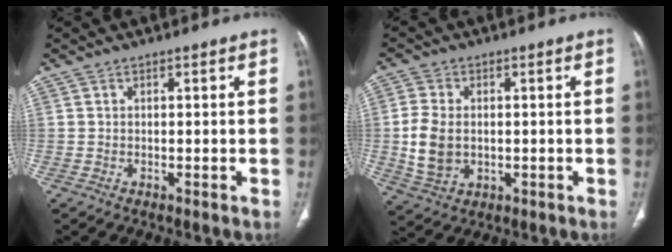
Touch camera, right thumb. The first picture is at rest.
{"total": 8.4, "force": [-0.3, 6.0, 5.9], "torque": [-0.116, -0.004, 0.002]}